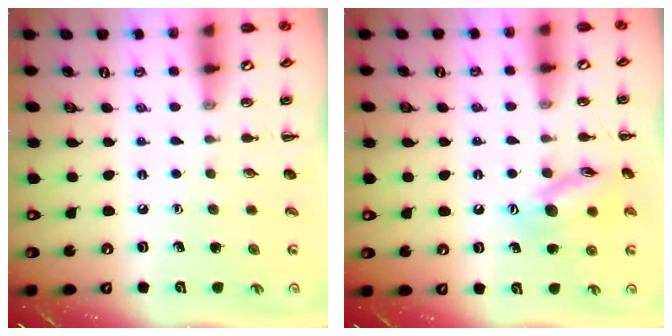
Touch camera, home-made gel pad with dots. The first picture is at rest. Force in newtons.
{"total": 13.5, "press": 13.4, "slide": 1.2}